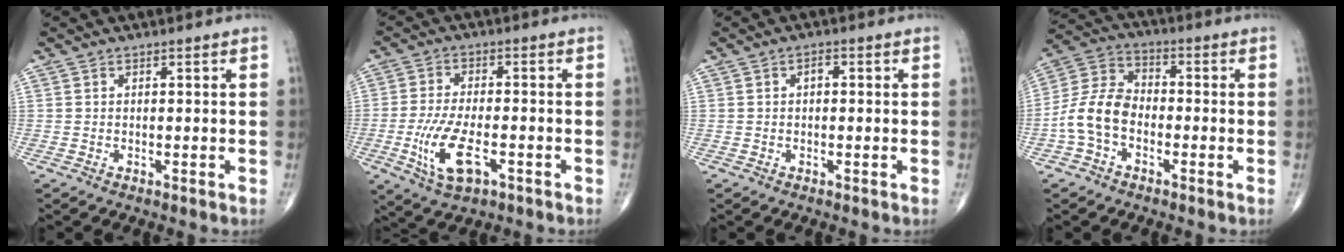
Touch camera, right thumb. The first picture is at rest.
{"total": 10.1, "force": [-3.4, 4.4, 8.4], "torque": [-0.173, 0.004, -0.059]}
{"total": 1.5, "force": [0.2, 0.9, 1.2], "torque": [-0.013, 0.008, 0.000]}
{"total": 9.8, "force": [-3.0, 6.6, 6.6], "torque": [-0.125, 0.034, -0.069]}